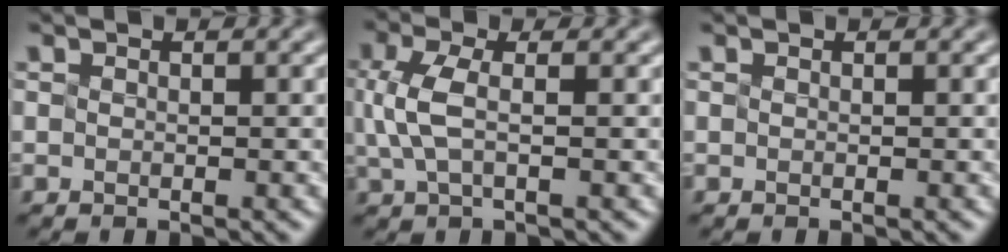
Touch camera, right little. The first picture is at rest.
{"total": 2.2, "force": [-0.5, 0.7, 2.0], "torque": [-0.061, 0.001, 0.000]}
{"total": 0.0}